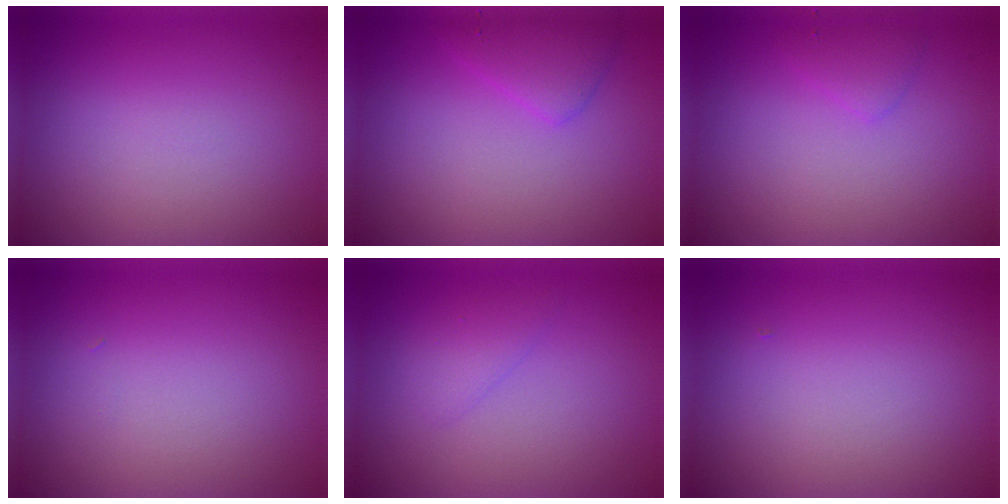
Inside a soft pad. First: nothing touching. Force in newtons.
{"total": 2.4, "press": 2.4, "slide": 0.1}
{"total": 1.3, "press": 1.3, "slide": 0.1}
{"total": 0.0}
{"total": 1.4, "press": 1.4, "slide": 0.1}
{"total": 0.0}